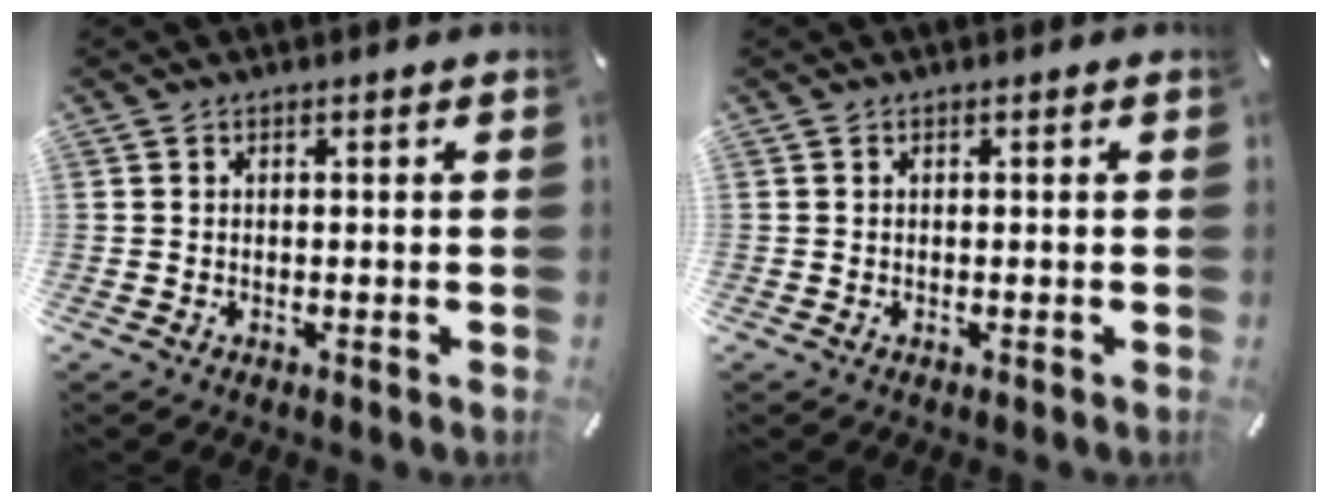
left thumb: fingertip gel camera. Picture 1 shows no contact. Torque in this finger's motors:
{"motor_torque": [0.00, 0.00, 0.00, -0.02, 0.00]}